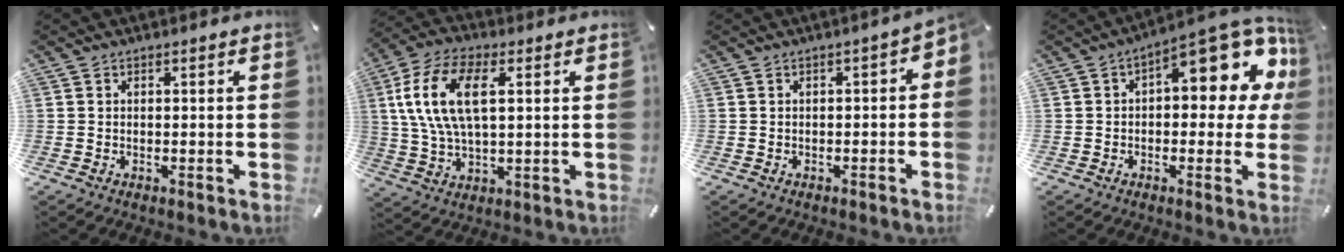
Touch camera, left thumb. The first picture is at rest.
{"total": 13.9, "force": [3.9, 6.8, 11.4], "torque": [-0.259, 0.001, 0.066]}
{"total": 2.5, "force": [-1.0, 1.3, 2.0], "torque": [-0.027, 0.007, -0.020]}
{"total": 14.9, "force": [6.0, 6.8, 11.9], "torque": [-0.140, -0.050, 0.095]}